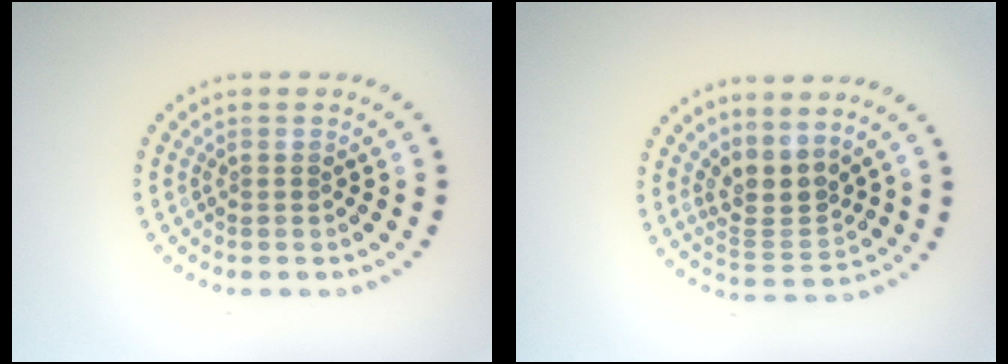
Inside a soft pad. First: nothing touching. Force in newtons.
{"total": 3.1, "press": 2.4, "slide": 2.0}